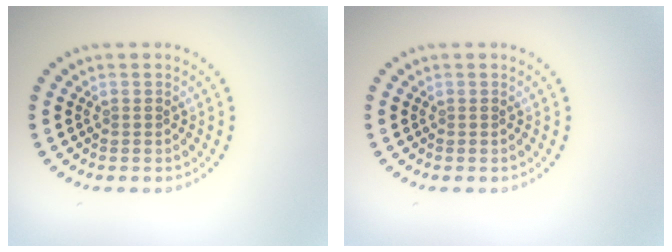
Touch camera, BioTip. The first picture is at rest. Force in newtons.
{"total": 0.0}